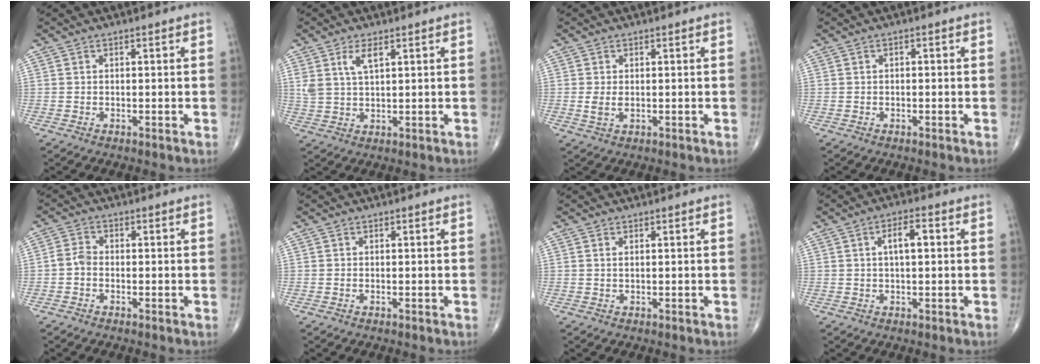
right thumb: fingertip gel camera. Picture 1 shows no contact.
{"total": 4.6, "force": [2.3, 1.8, 3.6], "torque": [-0.073, -0.007, 0.052]}
{"total": 2.1, "force": [0.0, 1.2, 1.8], "torque": [-0.041, -0.004, 0.003]}
{"total": 0.6, "force": [-0.1, 0.3, 0.5], "torque": [-0.007, 0.004, -0.003]}
{"total": 2.3, "force": [-0.7, 1.6, 1.6], "torque": [-0.028, 0.007, -0.022]}
{"total": 0.0}
{"total": 0.5, "force": [0.2, 0.2, 0.5], "torque": [-0.014, 0.002, 0.005]}
{"total": 4.7, "force": [0.8, 1.8, 4.2], "torque": [-0.068, 0.008, 0.011]}